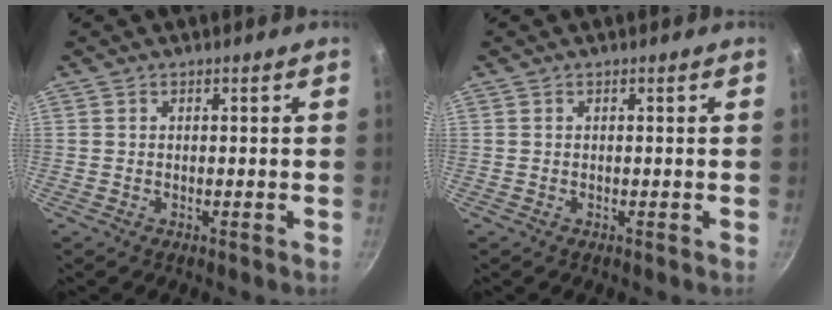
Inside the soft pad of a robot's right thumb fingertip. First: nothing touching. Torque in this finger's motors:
{"motor_torque": [-0.16, -0.14, 0.00, 0.00, 0.00]}